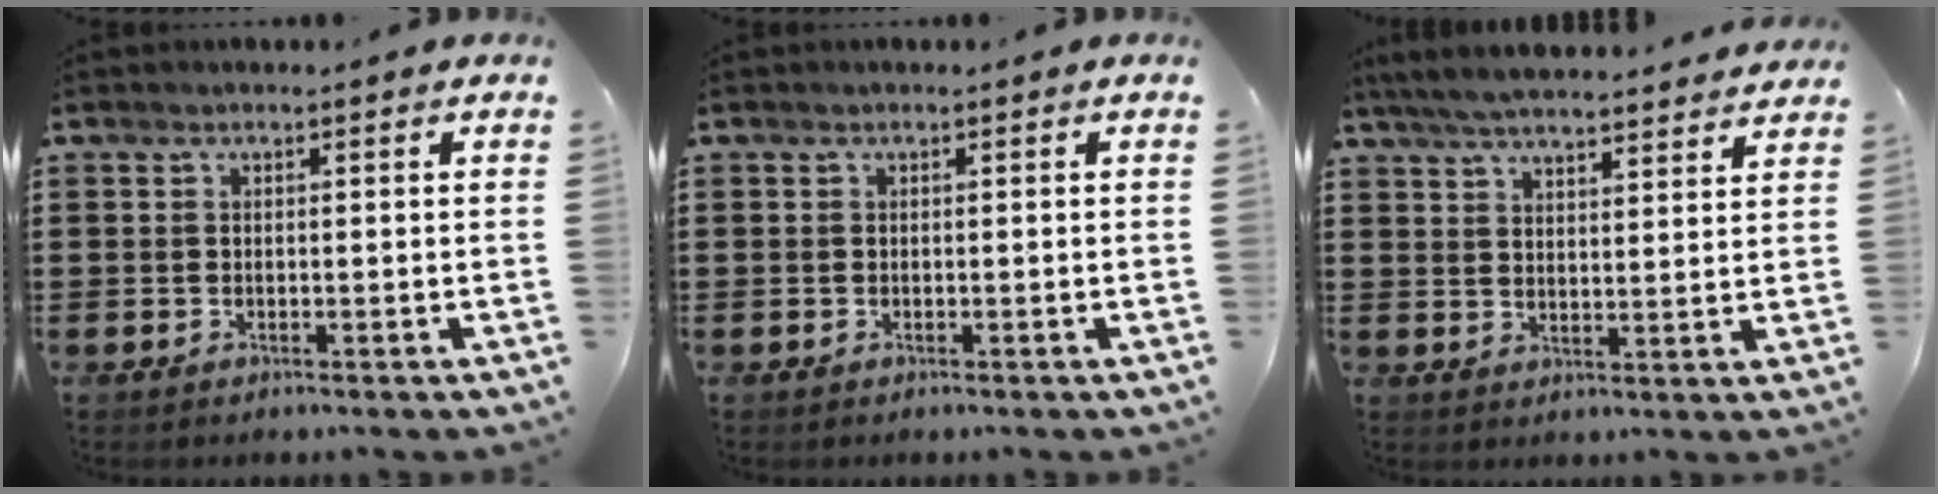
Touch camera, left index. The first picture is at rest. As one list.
[{"total": 0.0}, {"total": 5.6, "force": [5.3, 0.2, 1.7], "torque": [-0.051, -0.021, 0.096]}]